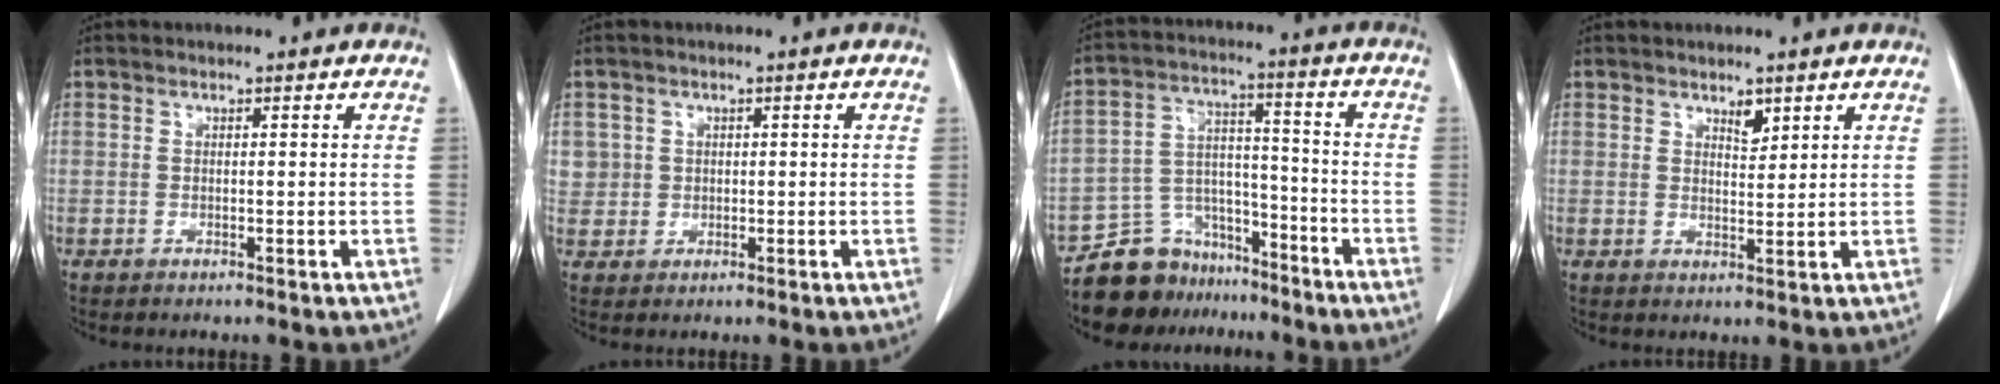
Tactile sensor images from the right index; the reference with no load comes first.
{"total": 2.8, "force": [0.8, 2.7, 0.0], "torque": [0.019, 0.003, 0.014]}
{"total": 10.3, "force": [-8.6, 5.4, 1.2], "torque": [-0.024, 0.046, -0.147]}
{"total": 2.2, "force": [1.6, 0.9, 1.3], "torque": [-0.020, -0.005, 0.029]}